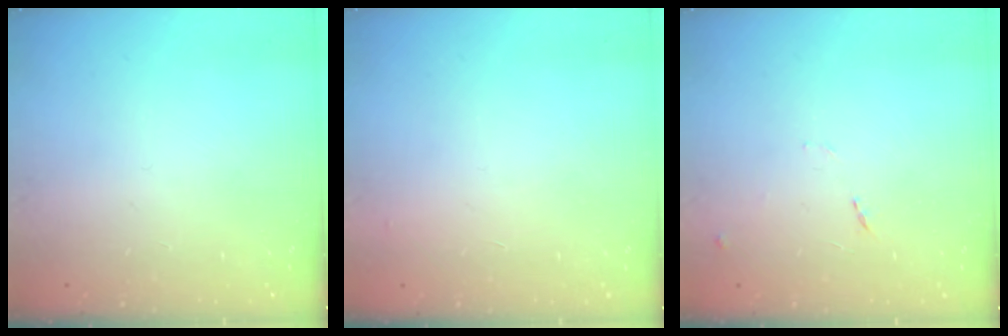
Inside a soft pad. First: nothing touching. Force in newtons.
{"total": 2.9, "press": 2.9, "slide": 0.1}
{"total": 7.6, "press": 7.6, "slide": 0.9}